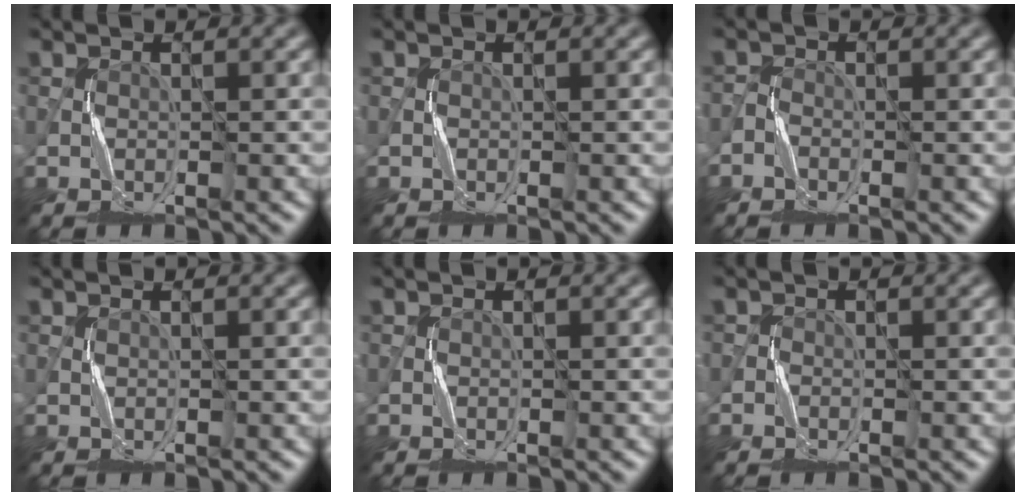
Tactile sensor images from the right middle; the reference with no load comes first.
{"total": 0.0}
{"total": 0.9, "force": [-0.8, 0.4, 0.2], "torque": [-0.002, 0.001, -0.016]}
{"total": 0.0}
{"total": 0.0}
{"total": 0.6, "force": [-0.4, 0.4, -0.1], "torque": [0.004, 0.001, -0.006]}